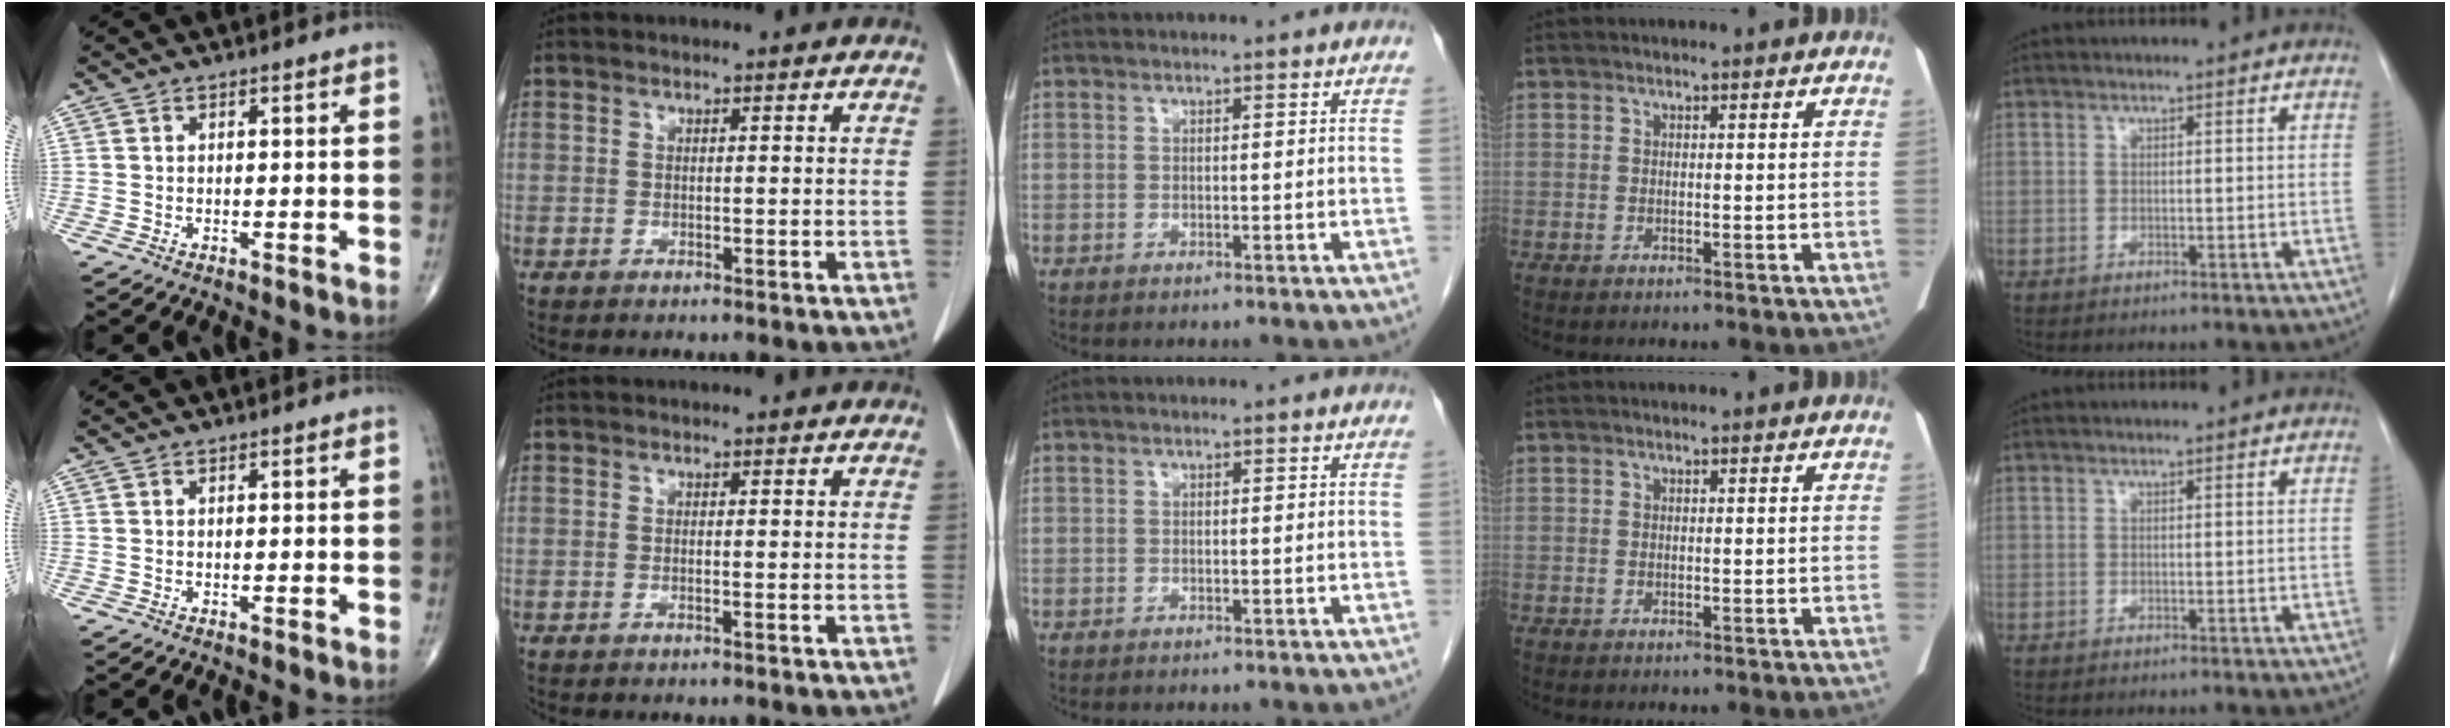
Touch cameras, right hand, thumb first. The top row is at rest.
{}